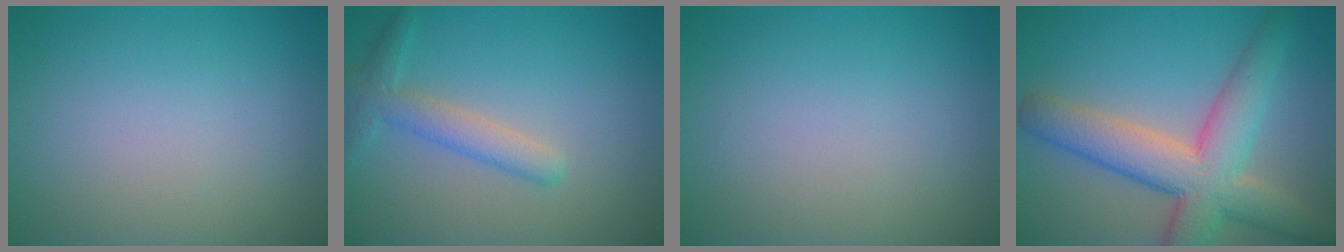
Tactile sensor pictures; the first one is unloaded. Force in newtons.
{"total": 2.9, "press": 2.9, "slide": 0.1}
{"total": 0.0}
{"total": 8.1, "press": 8.1, "slide": 0.4}